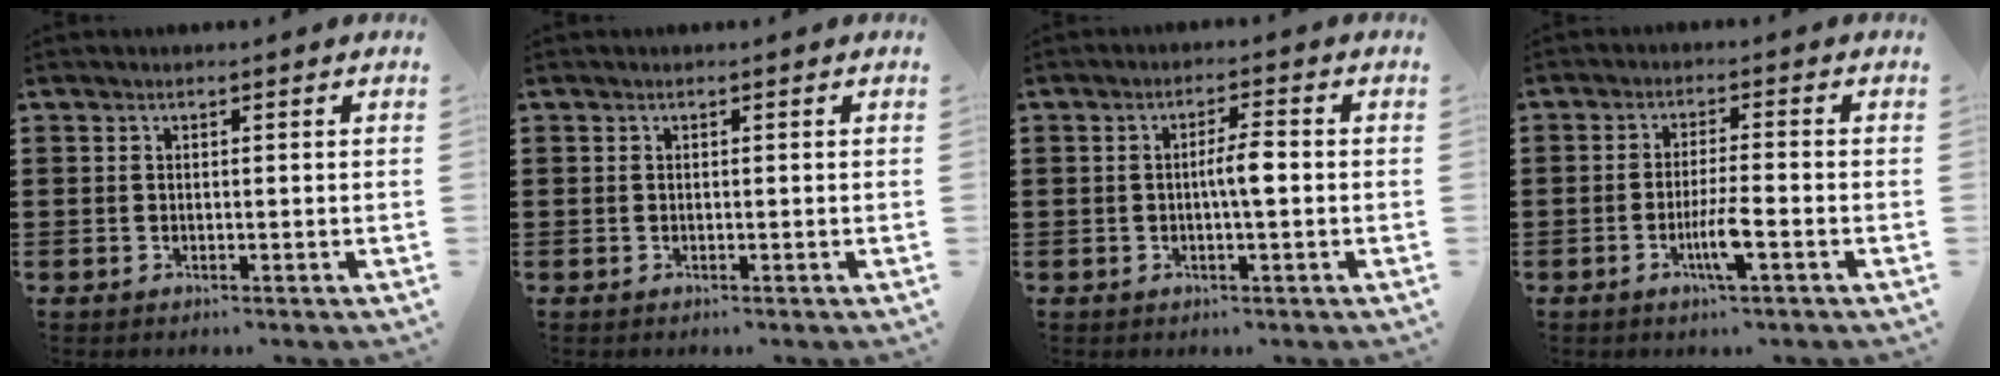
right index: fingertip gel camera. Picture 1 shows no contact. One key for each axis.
{"total": 0.0}
{"total": 3.6, "fx": -0.4, "fy": 0.6, "fz": 3.6, "tx": -0.064, "ty": 0.003, "tz": -0.009}
{"total": 4.7, "fx": -2.1, "fy": 0.2, "fz": 4.2, "tx": -0.084, "ty": -0.012, "tz": -0.040}